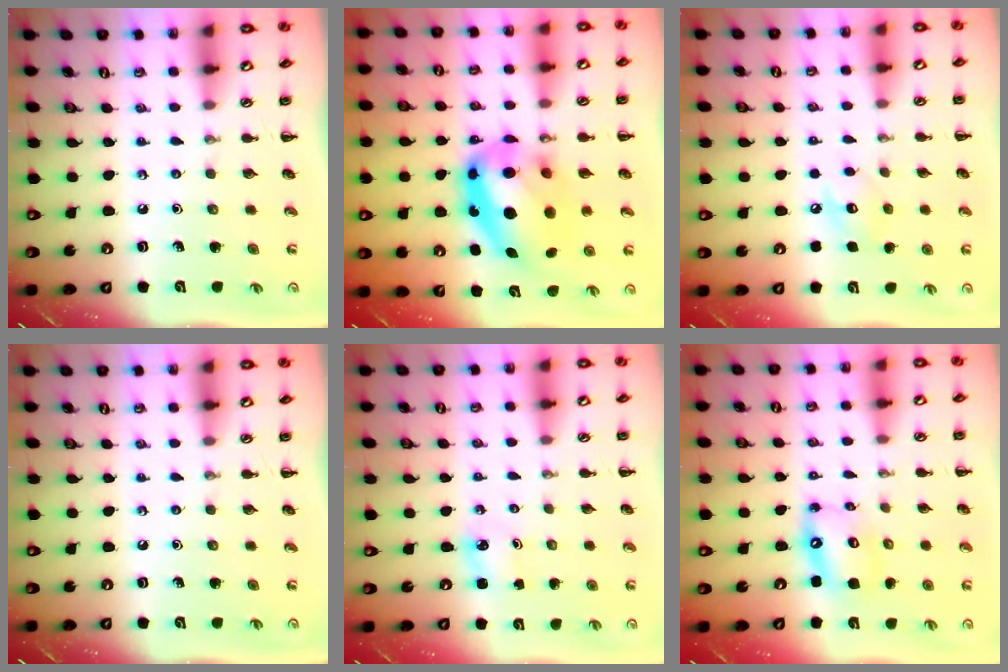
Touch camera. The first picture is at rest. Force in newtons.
{"total": 19.0, "press": 18.4, "slide": 4.6}
{"total": 7.1, "press": 7.0, "slide": 1.2}
{"total": 0.0}
{"total": 1.9, "press": 1.8, "slide": 0.3}
{"total": 12.0, "press": 11.6, "slide": 3.1}